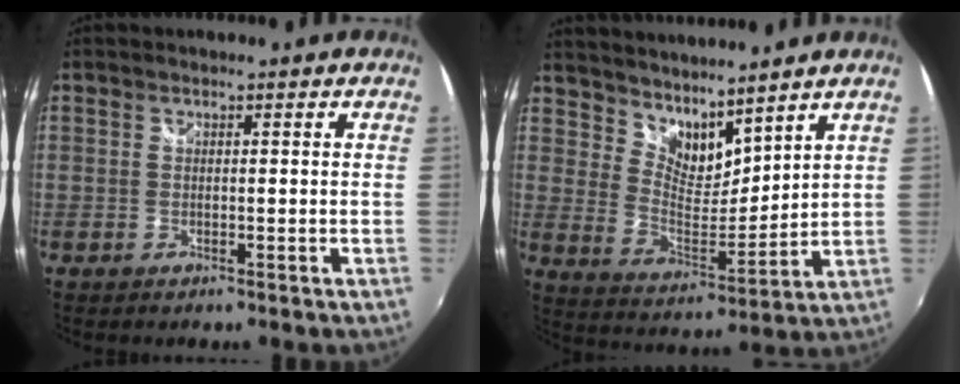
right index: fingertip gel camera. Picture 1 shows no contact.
{"total": 9.8, "force": [8.4, 3.6, 3.7], "torque": [-0.063, -0.004, 0.159]}